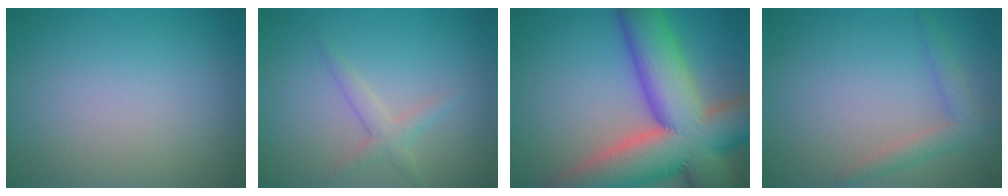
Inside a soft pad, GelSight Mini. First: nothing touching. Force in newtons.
{"total": 1.8, "press": 1.8, "slide": 0.1}
{"total": 16.2, "press": 16.1, "slide": 1.0}
{"total": 2.3, "press": 2.3, "slide": 0.1}